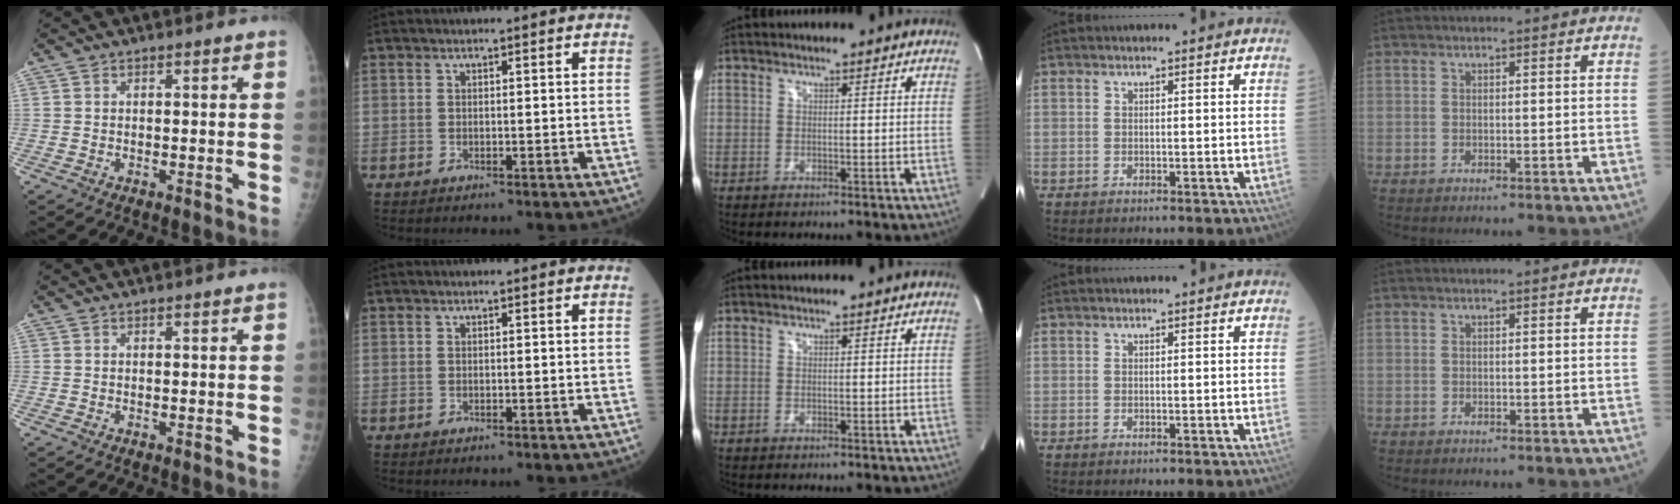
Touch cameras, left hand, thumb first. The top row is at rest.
{}